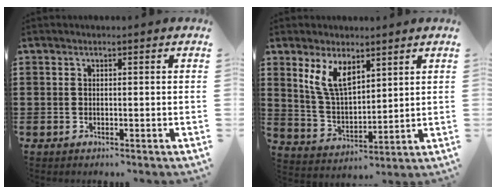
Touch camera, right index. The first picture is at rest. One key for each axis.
{"total": 8.0, "fx": 4.6, "fy": 3.7, "fz": 5.4, "tx": -0.127, "ty": -0.009, "tz": 0.082}